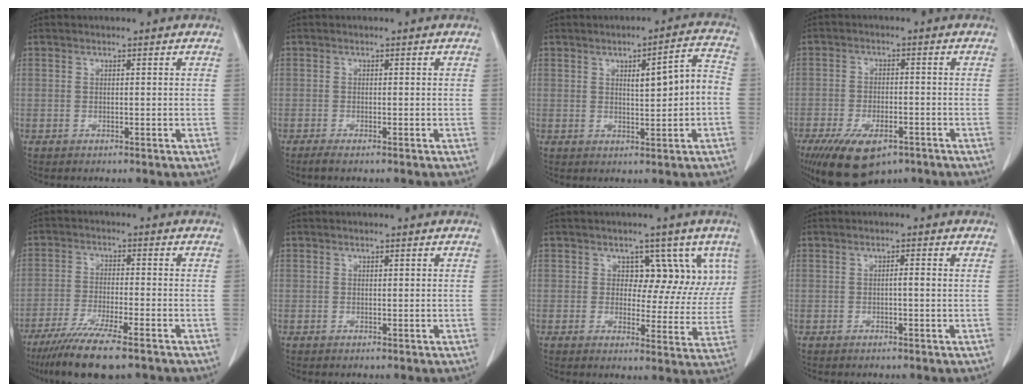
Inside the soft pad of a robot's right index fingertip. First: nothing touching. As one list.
[{"total": 1.4, "force": [-1.0, 0.0, 0.9], "torque": [-0.021, -0.004, -0.020]}, {"total": 6.9, "force": [0.0, 1.1, 6.8], "torque": [-0.099, 0.021, 0.004]}, {"total": 11.2, "force": [-6.9, 5.1, 7.2], "torque": [-0.130, -0.012, -0.108]}, {"total": 10.9, "force": [-8.2, 0.9, 7.2], "torque": [-0.121, -0.027, -0.134]}, {"total": 0.0}, {"total": 8.0, "force": [3.4, 5.6, 4.6], "torque": [-0.027, 0.011, 0.041]}, {"total": 1.1, "force": [-0.1, 0.0, 1.0], "torque": [-0.017, 0.002, -0.002]}]